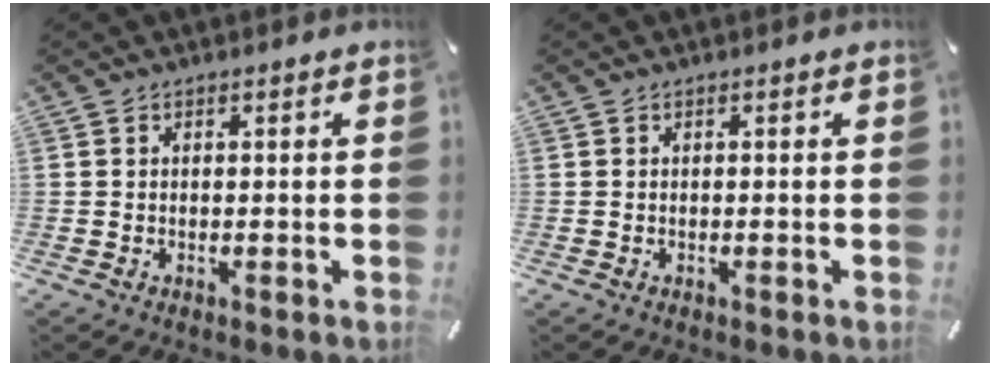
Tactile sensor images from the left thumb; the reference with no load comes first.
{"total": 0.0}